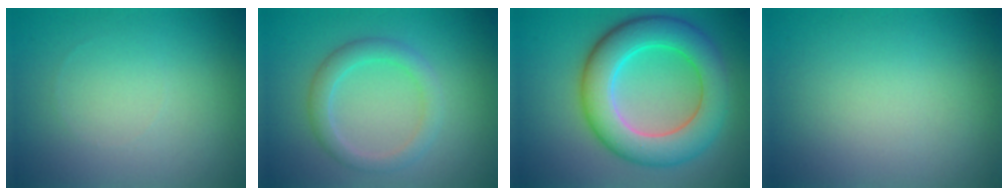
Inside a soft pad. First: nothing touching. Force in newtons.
{"total": 2.7, "press": 2.7, "slide": 0.3}
{"total": 8.4, "press": 8.4, "slide": 0.5}
{"total": 0.0}